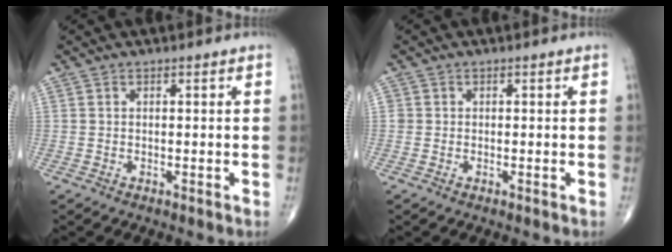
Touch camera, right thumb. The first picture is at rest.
{"total": 0.8, "force": [0.0, 0.8, 0.1], "torque": [0.005, 0.003, -0.001]}